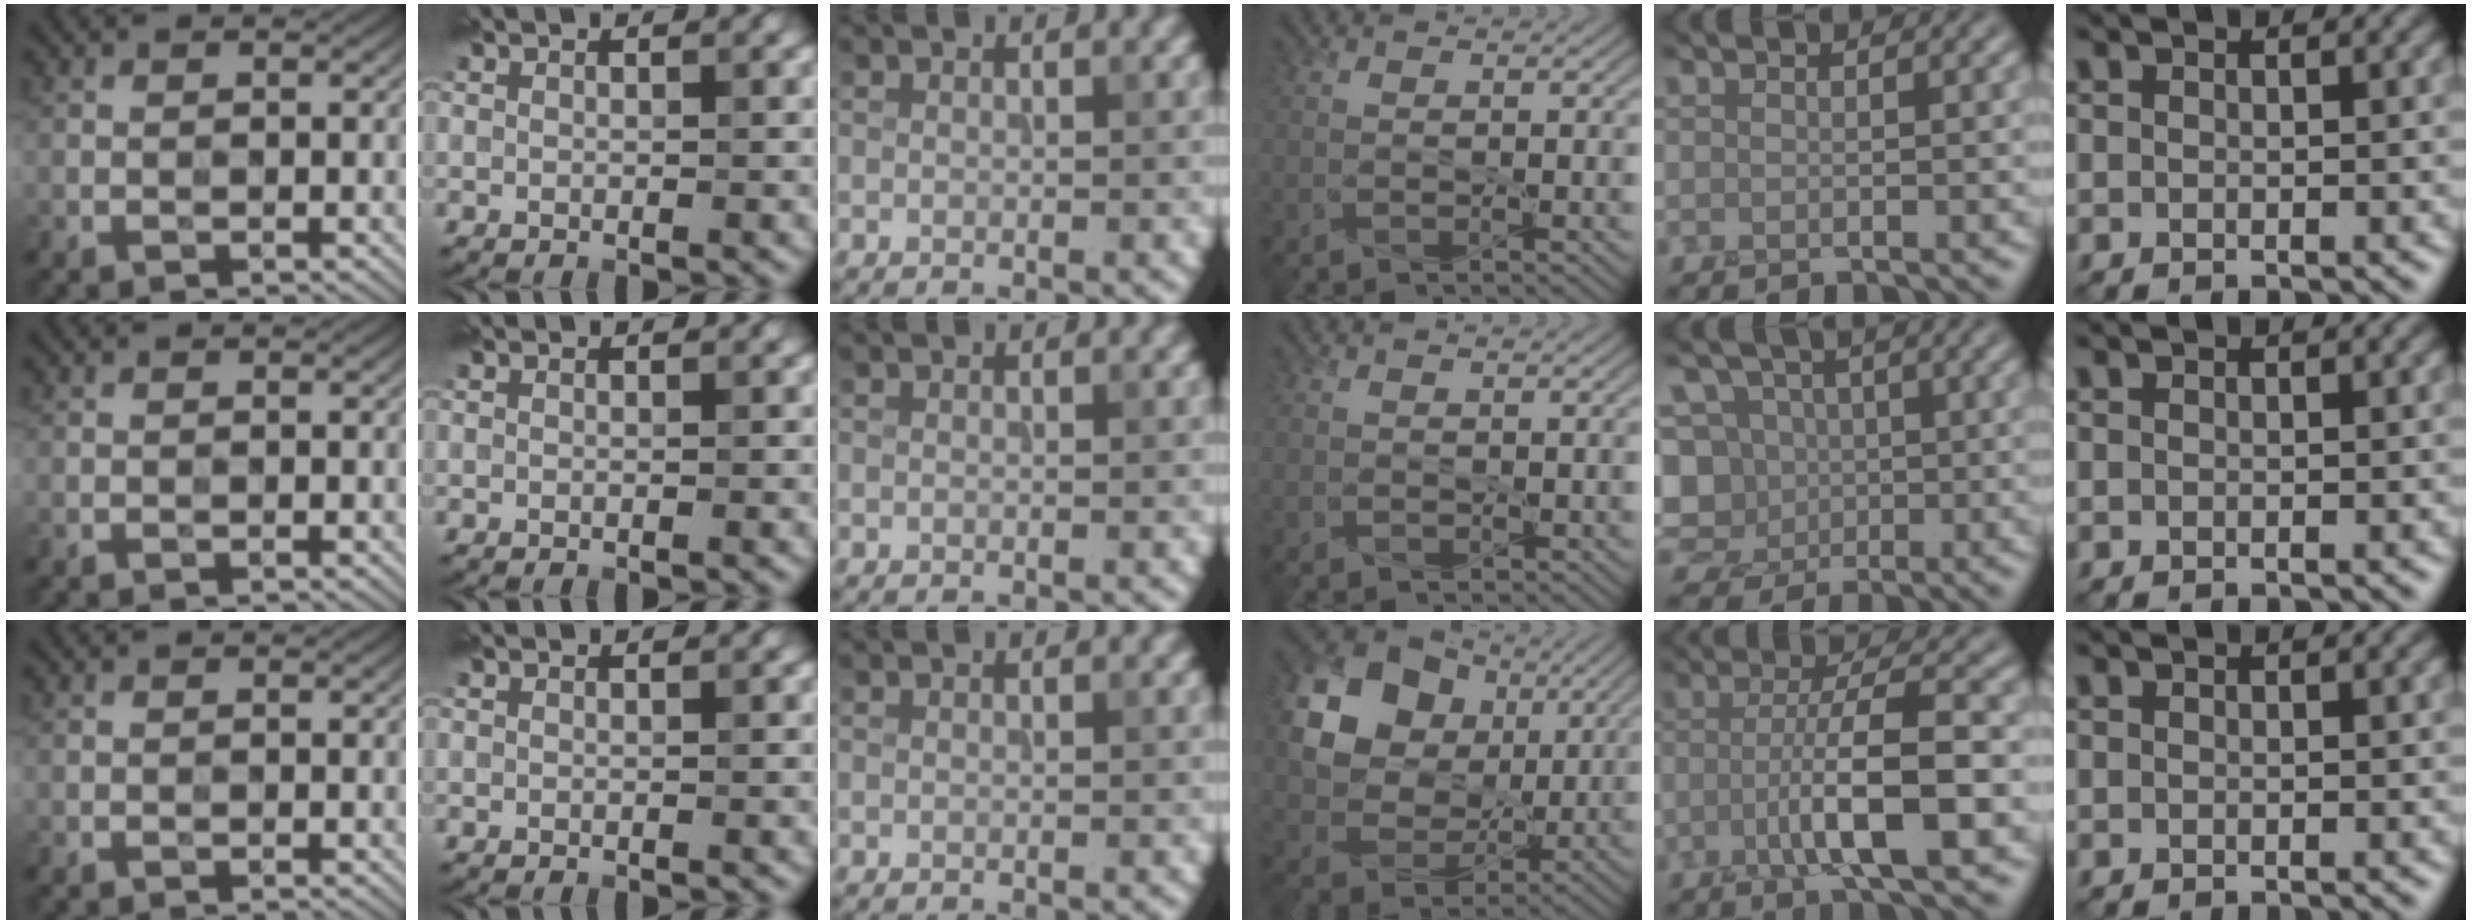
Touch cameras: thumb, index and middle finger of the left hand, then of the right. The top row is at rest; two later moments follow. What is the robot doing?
{"motion": "peel", "object": "bandage"}